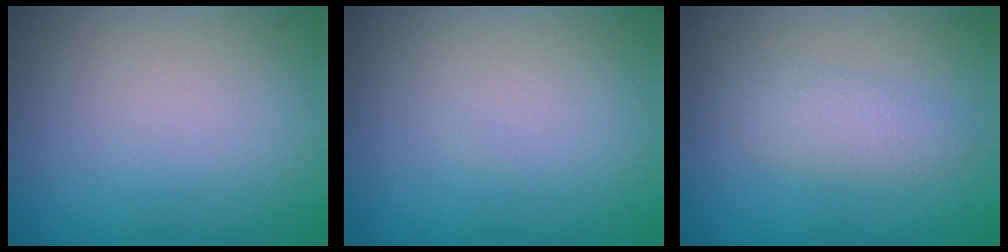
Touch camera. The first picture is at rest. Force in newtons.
{"total": 0.0}
{"total": 2.4, "press": 2.4, "slide": 0.1}